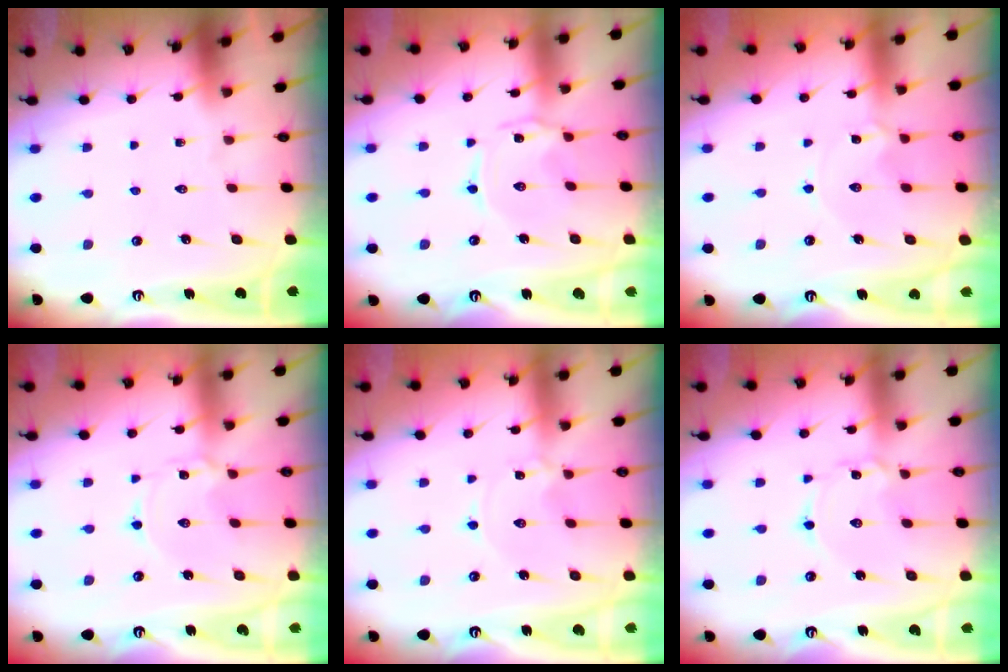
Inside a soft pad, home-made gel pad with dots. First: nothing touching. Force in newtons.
{"total": 1.3, "press": 1.3, "slide": 0.2}
{"total": 1.1, "press": 1.0, "slide": 0.1}
{"total": 0.8, "press": 0.8, "slide": 0.1}
{"total": 0.0}
{"total": 2.1, "press": 2.1, "slide": 0.1}